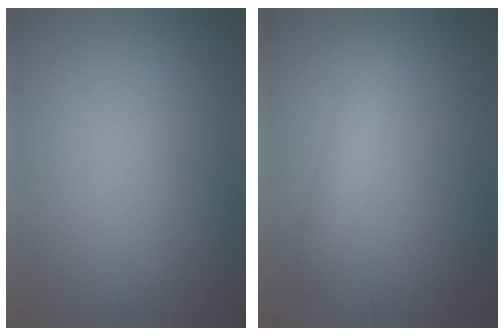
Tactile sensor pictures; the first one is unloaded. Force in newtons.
{"total": 1.3, "press": 1.3, "slide": 0.3}